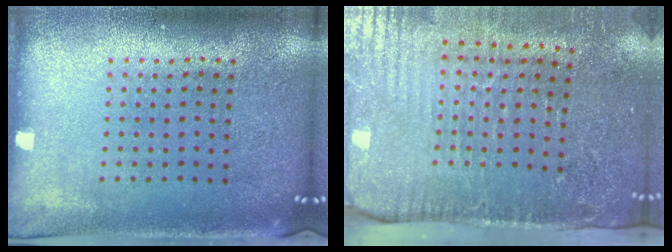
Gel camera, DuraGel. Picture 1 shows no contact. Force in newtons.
{"total": 4.5, "press": 3.9, "slide": 2.4}